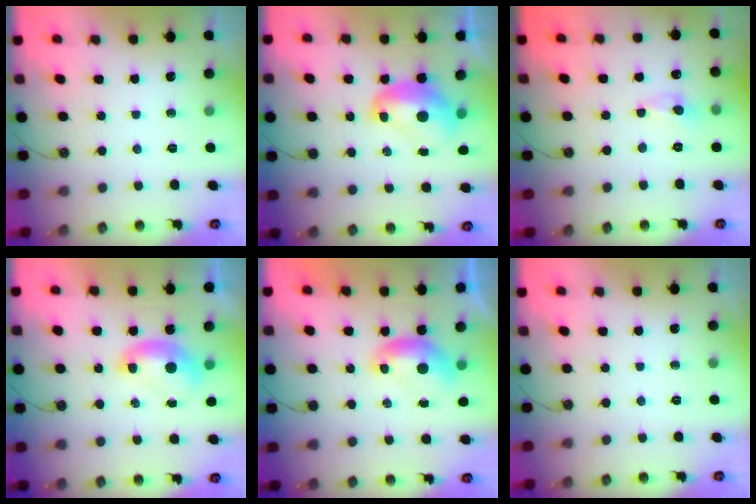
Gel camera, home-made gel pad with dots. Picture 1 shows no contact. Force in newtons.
{"total": 3.0, "press": 2.9, "slide": 0.5}
{"total": 0.6, "press": 0.5, "slide": 0.4}
{"total": 1.2, "press": 1.2, "slide": 0.3}
{"total": 0.0}
{"total": 0.0}